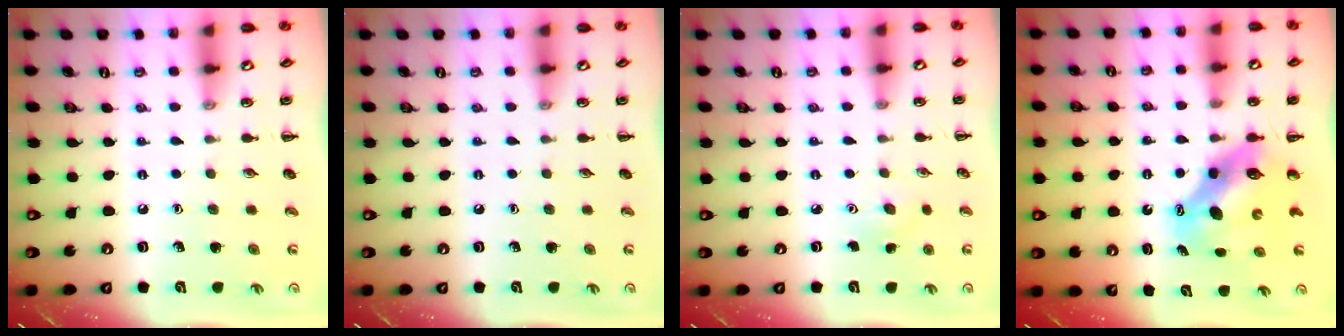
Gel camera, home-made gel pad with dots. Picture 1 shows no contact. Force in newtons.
{"total": 0.0}
{"total": 3.0, "press": 2.8, "slide": 0.8}
{"total": 7.7, "press": 7.5, "slide": 1.9}